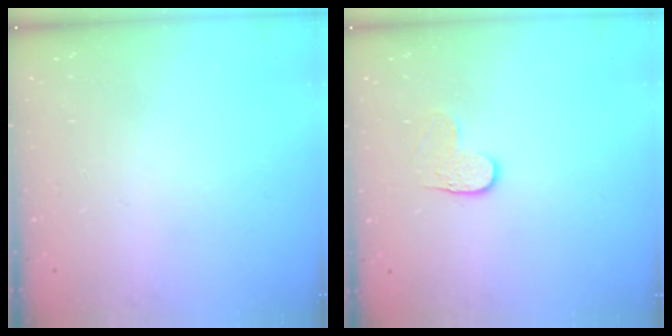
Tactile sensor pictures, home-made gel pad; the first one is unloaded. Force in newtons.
{"total": 3.3, "press": 3.3, "slide": 0.4}